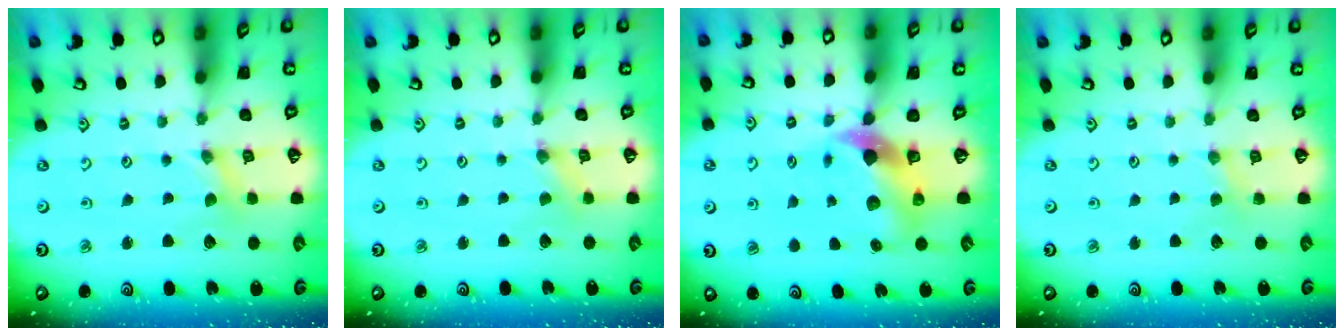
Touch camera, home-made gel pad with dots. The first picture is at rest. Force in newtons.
{"total": 0.0}
{"total": 9.2, "press": 9.1, "slide": 1.3}
{"total": 1.9, "press": 1.8, "slide": 0.3}